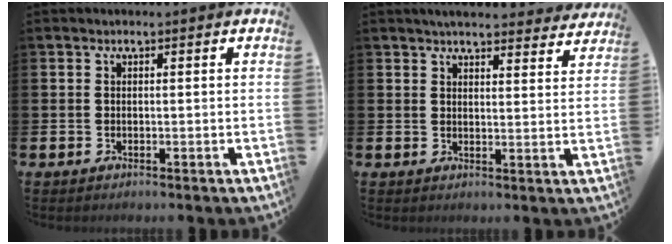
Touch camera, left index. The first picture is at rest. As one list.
[{"total": 4.4, "force": [4.3, 0.5, 1.0], "torque": [-0.015, -0.025, 0.074]}]